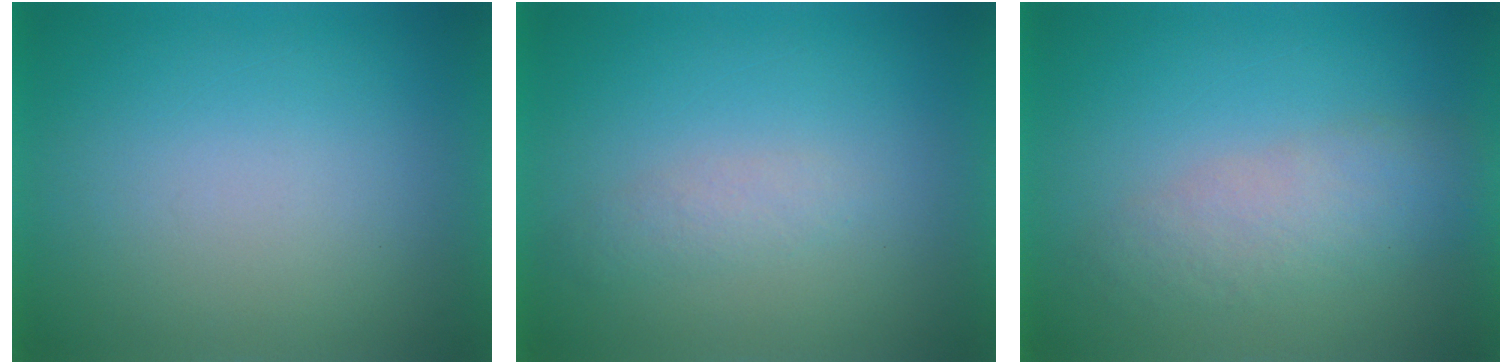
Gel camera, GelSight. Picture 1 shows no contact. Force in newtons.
{"total": 1.8}
{"total": 3.0}